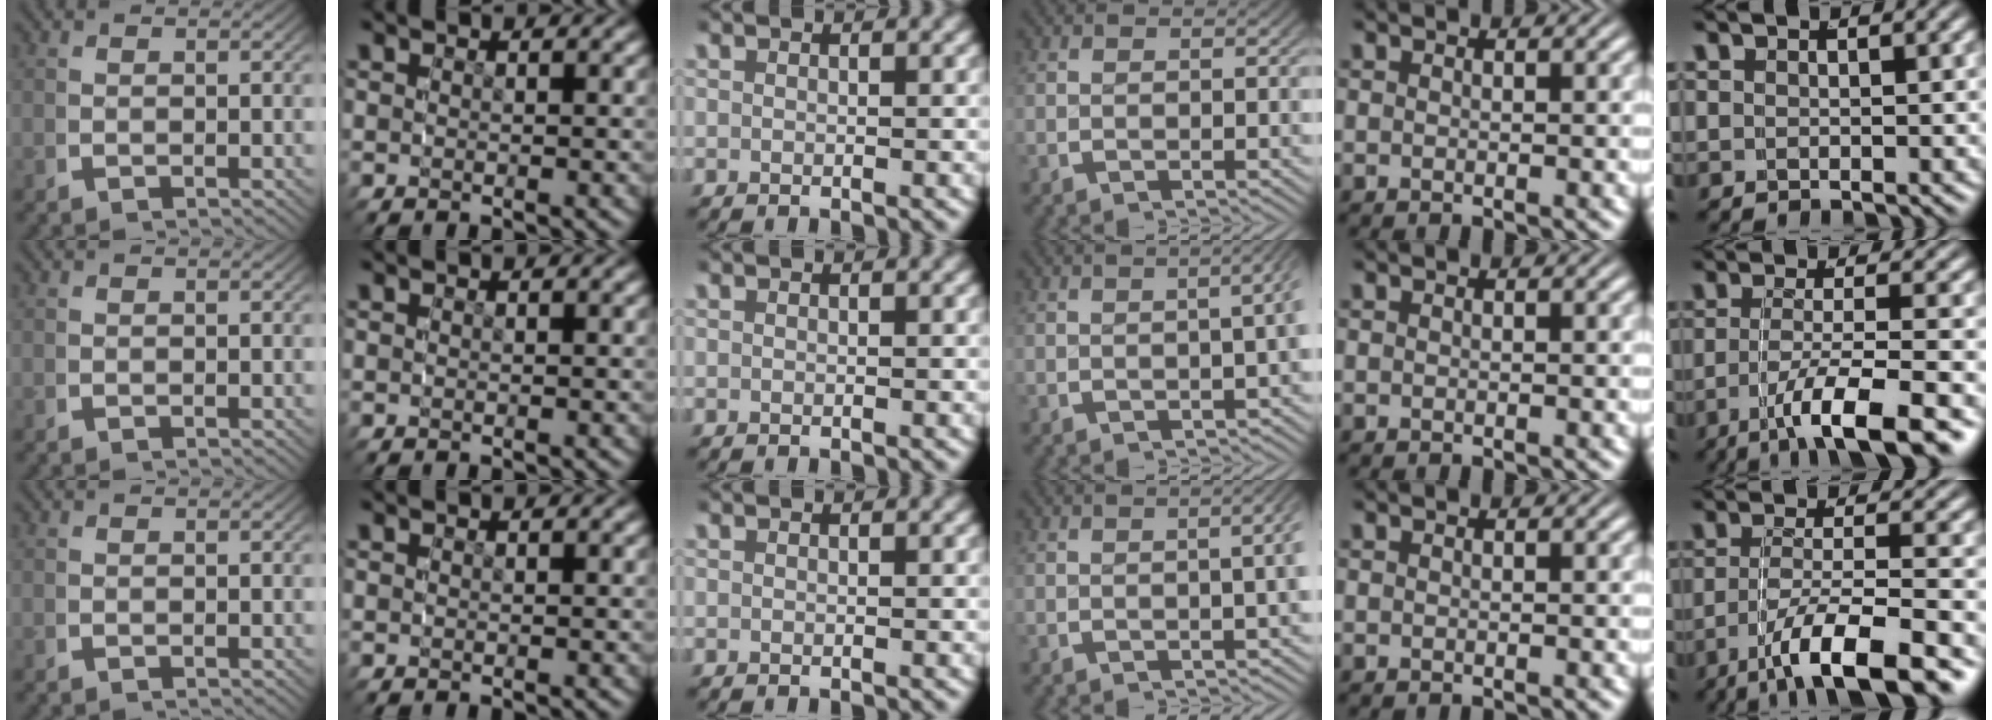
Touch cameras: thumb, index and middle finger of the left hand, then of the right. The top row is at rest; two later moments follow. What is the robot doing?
{"motion": "grasp_and_lifting", "object": "dispenser bottle"}